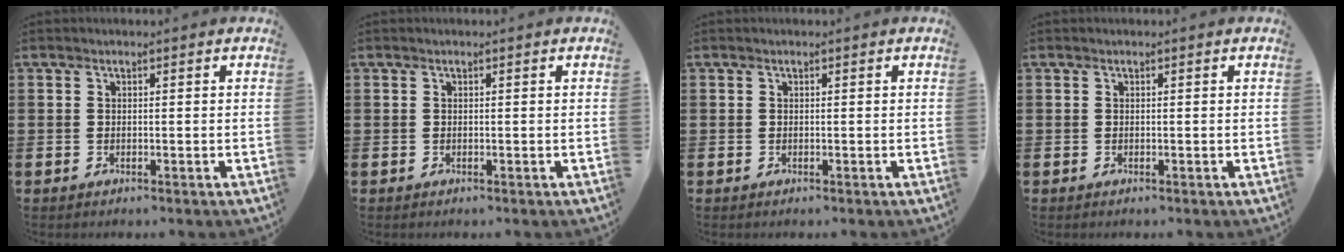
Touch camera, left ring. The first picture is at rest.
{"total": 0.0}
{"total": 0.0}
{"total": 0.0}